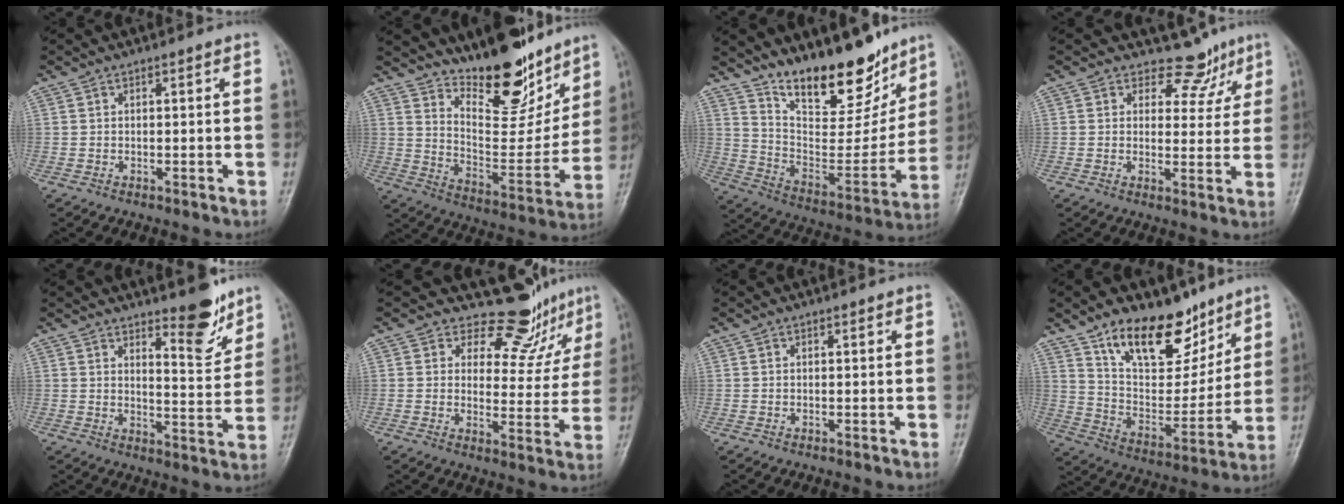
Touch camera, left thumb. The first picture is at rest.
{"total": 18.1, "force": [14.2, 6.6, 9.1], "torque": [-0.084, -0.106, 0.233]}
{"total": 20.2, "force": [15.2, 7.5, 11.0], "torque": [-0.118, -0.096, 0.256]}
{"total": 6.0, "force": [4.7, 3.7, 0.5], "torque": [0.027, -0.035, 0.057]}
{"total": 8.1, "force": [6.2, 2.2, 4.8], "torque": [-0.047, -0.057, 0.094]}
{"total": 9.3, "force": [8.2, 4.1, 1.2], "torque": [0.023, -0.076, 0.101]}
{"total": 0.0}
{"total": 18.7, "force": [12.5, 9.4, 10.3], "torque": [-0.106, -0.076, 0.221]}